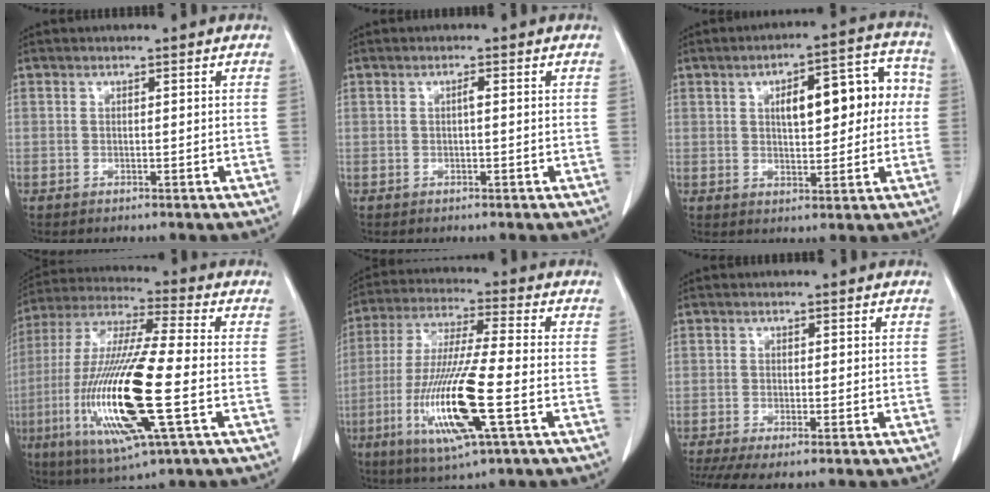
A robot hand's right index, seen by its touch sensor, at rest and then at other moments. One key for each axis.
{"total": 0.8, "fx": 0.0, "fy": 0.0, "fz": 0.8, "tx": -0.015, "ty": 0.000, "tz": 0.000}
{"total": 11.7, "fx": 1.8, "fy": 4.4, "fz": 10.7, "tx": -0.141, "ty": 0.040, "tz": 0.029}
{"total": 20.4, "fx": -4.6, "fy": 1.8, "fz": 19.8, "tx": -0.423, "ty": -0.023, "tz": -0.084}
{"total": 14.8, "fx": -4.7, "fy": 0.4, "fz": 14.0, "tx": -0.289, "ty": -0.022, "tz": -0.090}
{"total": 5.4, "fx": -3.8, "fy": 0.9, "fz": 3.7, "tx": -0.067, "ty": -0.012, "tz": -0.066}